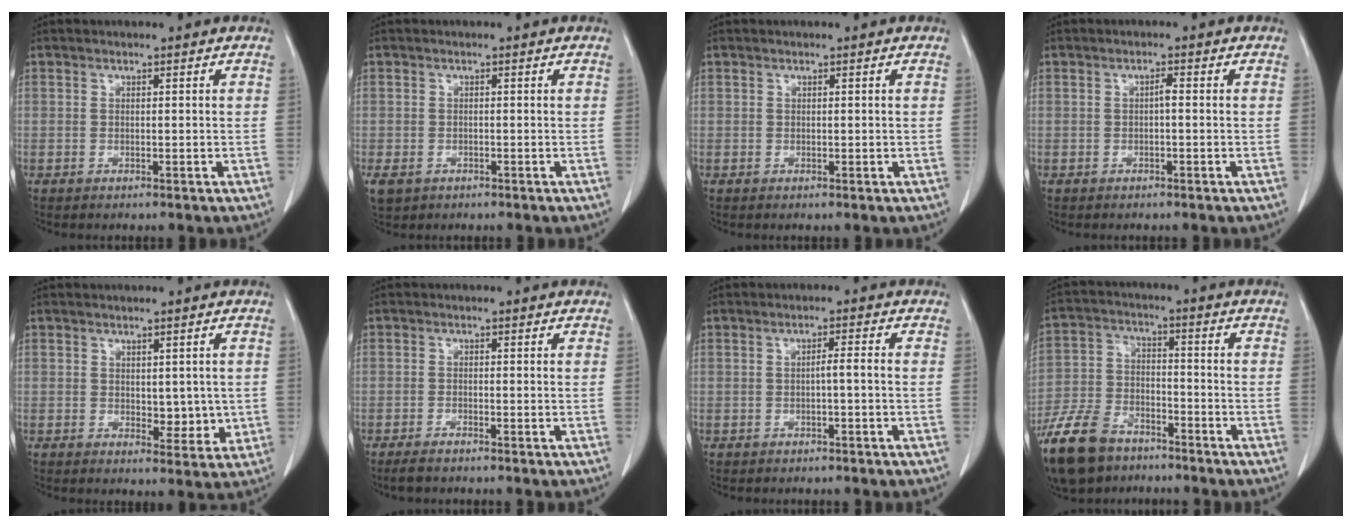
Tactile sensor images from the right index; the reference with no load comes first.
{"total": 2.9, "force": [-1.4, 2.3, 1.0], "torque": [-0.021, -0.002, -0.017]}
{"total": 0.0}
{"total": 1.0, "force": [-0.1, 0.2, 1.0], "torque": [-0.016, 0.003, -0.002]}
{"total": 4.1, "force": [0.2, 2.4, 3.4], "torque": [-0.033, -0.008, 0.012]}
{"total": 2.6, "force": [-2.2, 0.4, 1.3], "torque": [-0.024, -0.005, -0.035]}
{"total": 1.7, "force": [-0.5, -0.1, 1.7], "torque": [-0.025, 0.003, -0.007]}
{"total": 13.3, "force": [-9.8, 6.7, 6.1], "torque": [-0.136, -0.009, -0.180]}